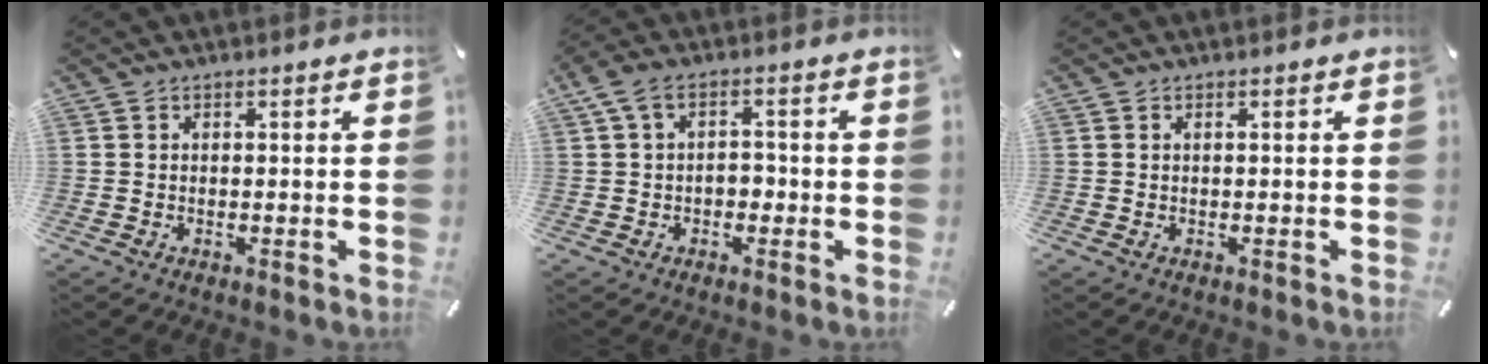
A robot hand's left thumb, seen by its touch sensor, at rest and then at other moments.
{"total": 5.8, "force": [-0.6, 4.4, 3.8], "torque": [-0.063, 0.014, -0.012]}
{"total": 0.0}